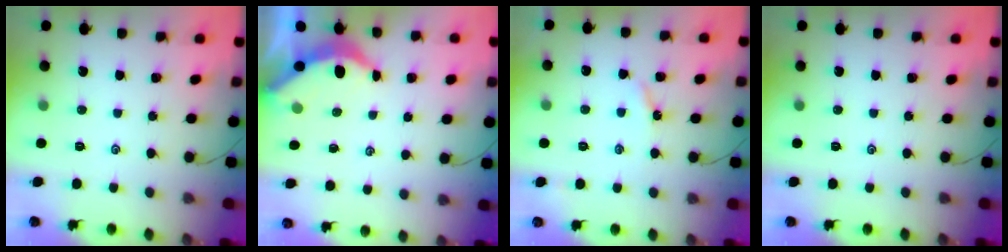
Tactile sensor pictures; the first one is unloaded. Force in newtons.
{"total": 3.8, "press": 3.8, "slide": 0.4}
{"total": 2.5, "press": 2.4, "slide": 0.4}
{"total": 0.0}